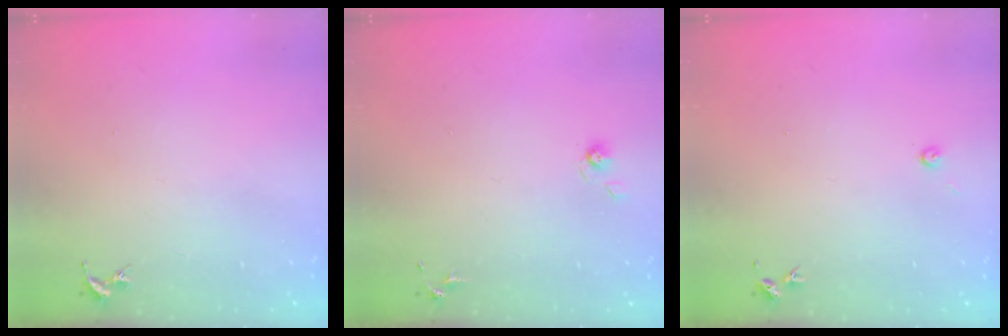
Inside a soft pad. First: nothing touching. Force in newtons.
{"total": 3.9, "press": 3.5, "slide": 1.7}
{"total": 3.5, "press": 3.5, "slide": 0.3}